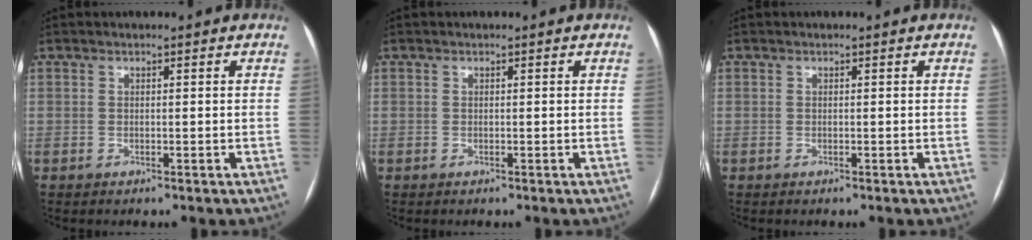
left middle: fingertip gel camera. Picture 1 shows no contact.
{"total": 0.0}
{"total": 0.0}